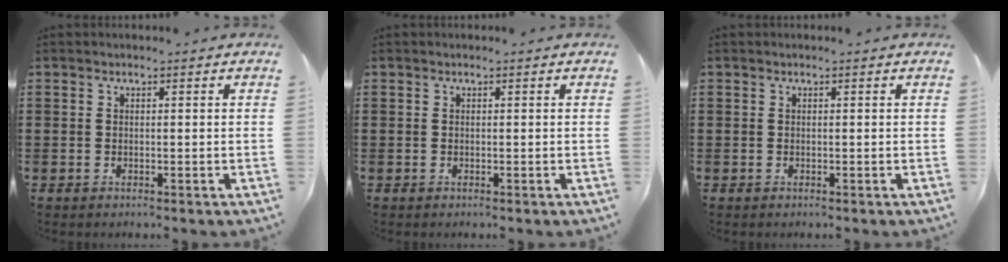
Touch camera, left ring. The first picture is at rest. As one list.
[{"total": 0.0}, {"total": 0.0}]